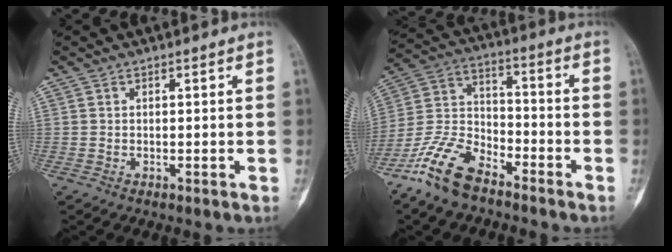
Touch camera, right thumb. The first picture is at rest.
{"total": 13.1, "force": [-9.3, 5.8, 7.0], "torque": [-0.145, 0.052, -0.191]}